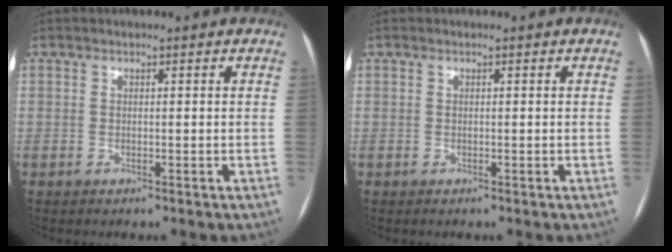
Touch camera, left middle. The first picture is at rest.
{"total": 0.0}